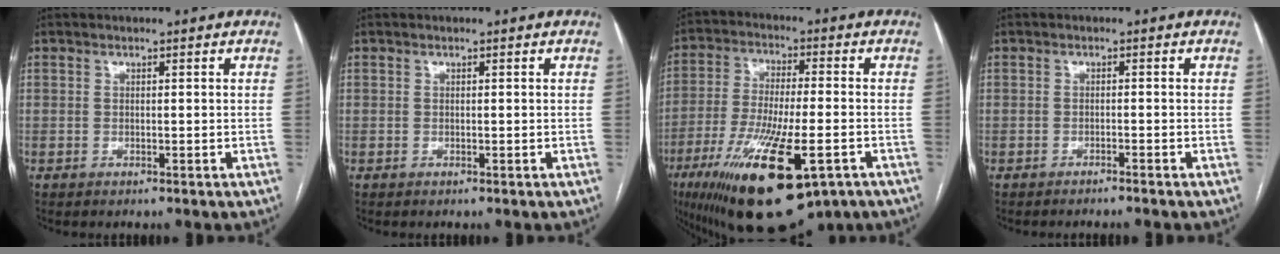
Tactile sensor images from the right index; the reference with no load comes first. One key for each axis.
{"total": 0.0}
{"total": 20.9, "fx": -10.4, "fy": 5.2, "fz": 17.4, "tx": -0.315, "ty": -0.041, "tz": -0.167}
{"total": 2.4, "fx": -2.1, "fy": -0.6, "fz": 0.9, "tx": -0.008, "ty": 0.003, "tz": -0.028}